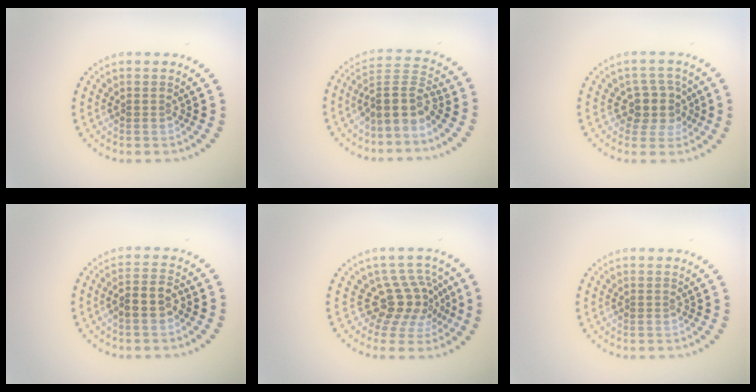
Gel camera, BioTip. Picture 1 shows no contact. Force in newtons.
{"total": 3.9, "press": 3.2, "slide": 2.3}
{"total": 2.9, "press": 2.4, "slide": 1.7}
{"total": 2.7, "press": 2.5, "slide": 1.0}
{"total": 4.1, "press": 2.9, "slide": 2.9}
{"total": 0.0}